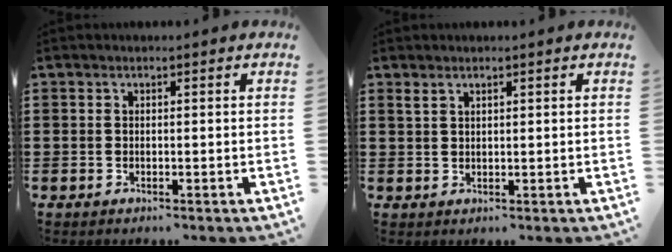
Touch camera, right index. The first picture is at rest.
{"total": 1.2, "force": [0.9, 0.5, 0.6], "torque": [-0.014, 0.002, 0.017]}